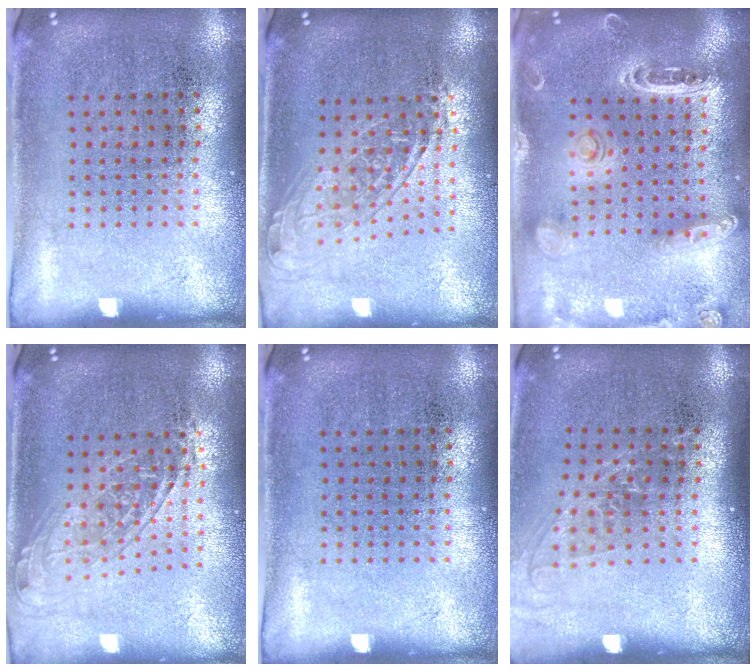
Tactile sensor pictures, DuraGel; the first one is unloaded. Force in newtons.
{"total": 1.6, "press": 1.2, "slide": 1.0}
{"total": 1.4, "press": 1.4, "slide": 0.0}
{"total": 1.6, "press": 1.2, "slide": 1.0}
{"total": 0.0}
{"total": 1.2, "press": 1.0, "slide": 0.7}